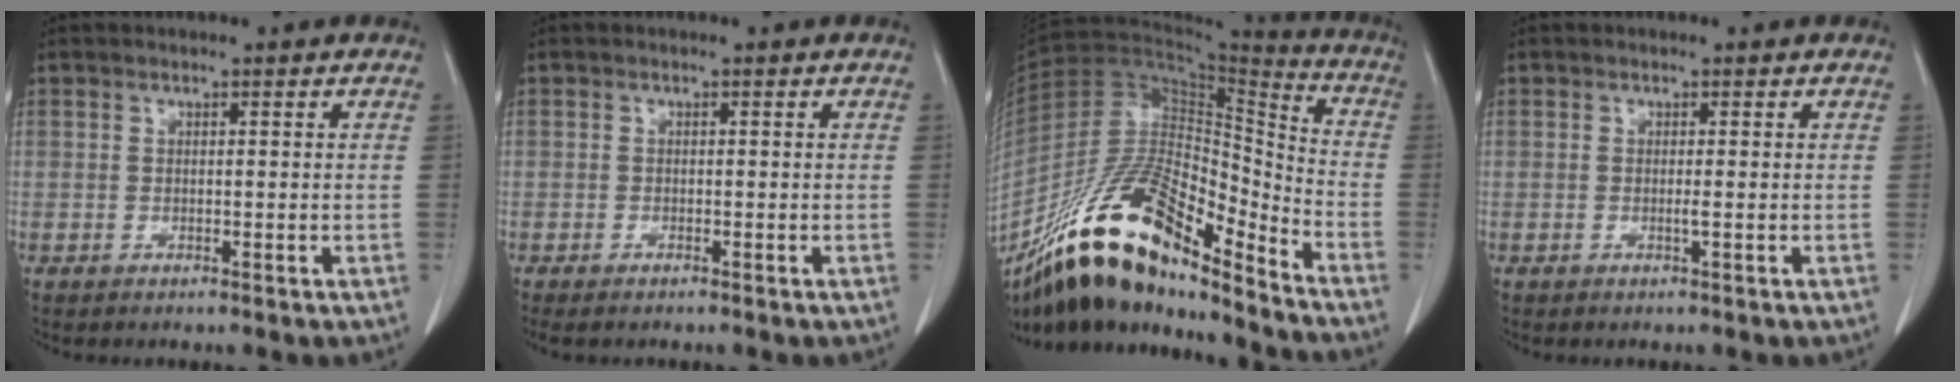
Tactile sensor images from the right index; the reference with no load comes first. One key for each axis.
{"total": 1.4, "fx": -1.2, "fy": 0.3, "fz": 0.7, "tx": -0.012, "ty": -0.003, "tz": -0.015}
{"total": 22.6, "fx": -16.1, "fy": 6.0, "fz": 14.6, "tx": -0.271, "ty": 0.005, "tz": -0.289}
{"total": 0.6, "fx": -0.2, "fy": -0.2, "fz": 0.6, "tx": -0.008, "ty": 0.000, "tz": -0.006}